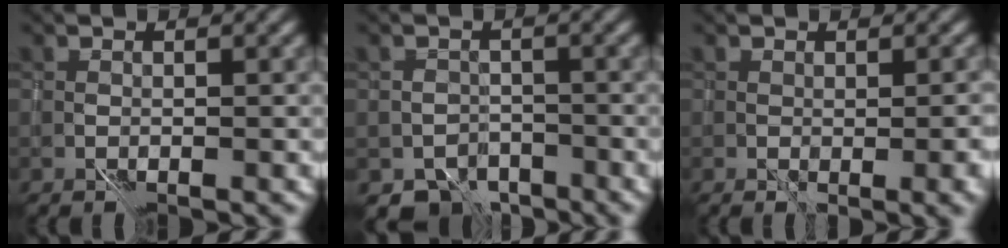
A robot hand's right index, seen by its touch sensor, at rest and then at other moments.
{"total": 3.8, "force": [-2.7, 2.4, 1.2], "torque": [-0.004, -0.003, -0.042]}
{"total": 3.1, "force": [0.0, 0.9, 2.9], "torque": [-0.032, 0.001, 0.016]}